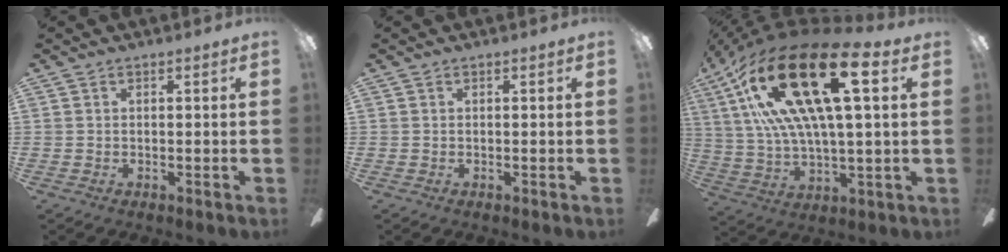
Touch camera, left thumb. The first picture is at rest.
{"total": 0.0}
{"total": 31.2, "force": [11.6, 12.3, 26.2], "torque": [-0.509, -0.048, 0.187]}